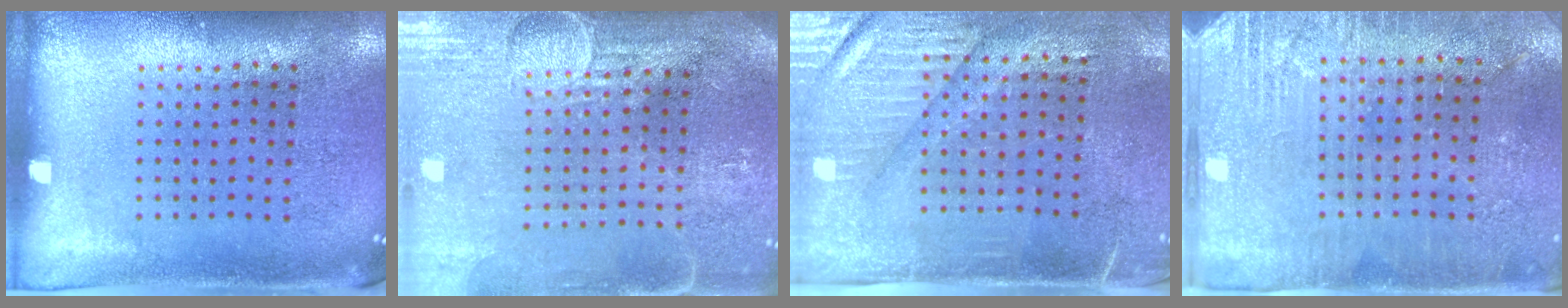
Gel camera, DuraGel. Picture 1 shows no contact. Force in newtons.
{"total": 3.9, "press": 3.5, "slide": 1.7}
{"total": 3.2, "press": 2.9, "slide": 1.5}
{"total": 2.9, "press": 2.8, "slide": 0.4}